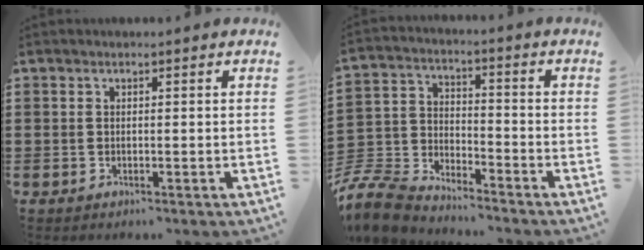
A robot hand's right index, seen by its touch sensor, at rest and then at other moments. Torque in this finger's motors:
{"motor_torque": [-1.05, 1.09, -1.05, -0.21]}